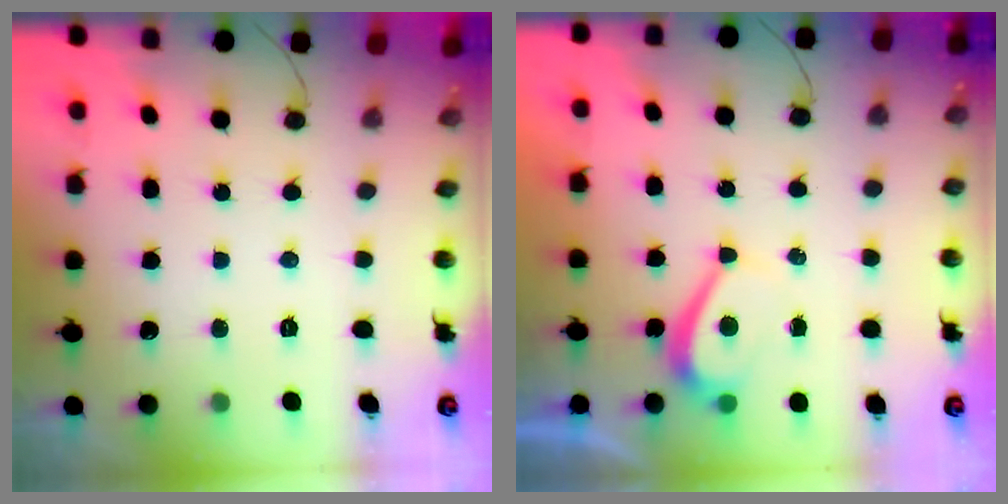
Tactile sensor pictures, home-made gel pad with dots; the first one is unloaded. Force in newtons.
{"total": 2.2, "press": 2.1, "slide": 0.6}